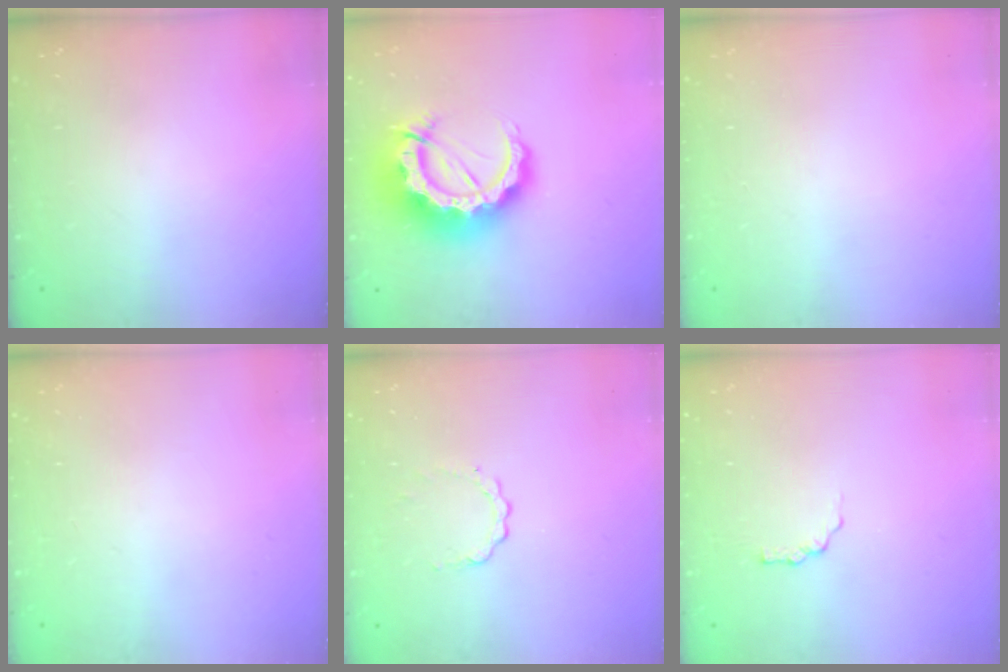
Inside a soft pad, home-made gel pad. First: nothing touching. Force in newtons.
{"total": 18.5, "press": 18.4, "slide": 1.8}
{"total": 0.0}
{"total": 0.0}
{"total": 2.5, "press": 2.5, "slide": 0.3}
{"total": 3.1, "press": 3.1, "slide": 0.5}